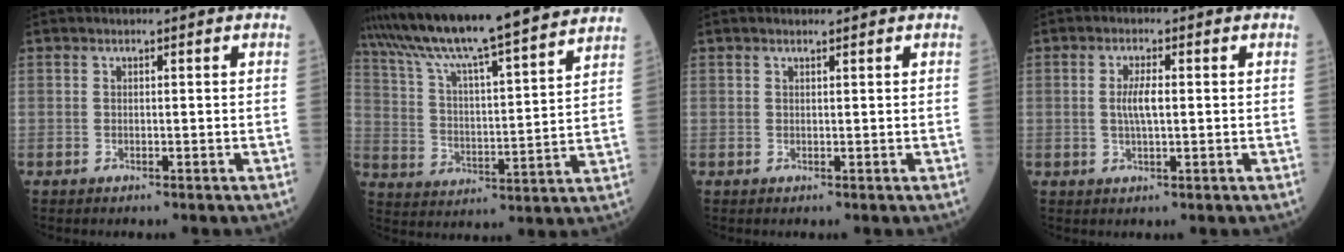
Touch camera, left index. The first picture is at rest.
{"total": 22.0, "force": [19.3, -0.1, 10.5], "torque": [-0.180, -0.006, 0.294]}
{"total": 0.6, "force": [0.5, 0.1, 0.2], "torque": [-0.012, 0.003, 0.010]}
{"total": 3.4, "force": [0.1, 0.7, 3.3], "torque": [-0.068, -0.002, 0.002]}